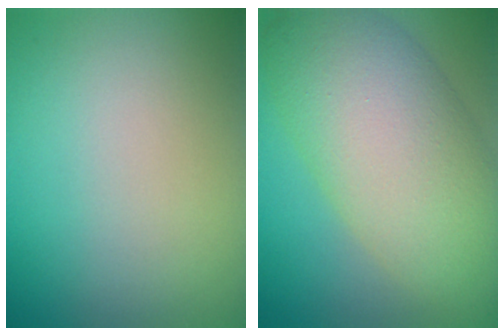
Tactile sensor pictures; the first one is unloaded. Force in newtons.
{"total": 11.2, "press": 11.2, "slide": 0.5}